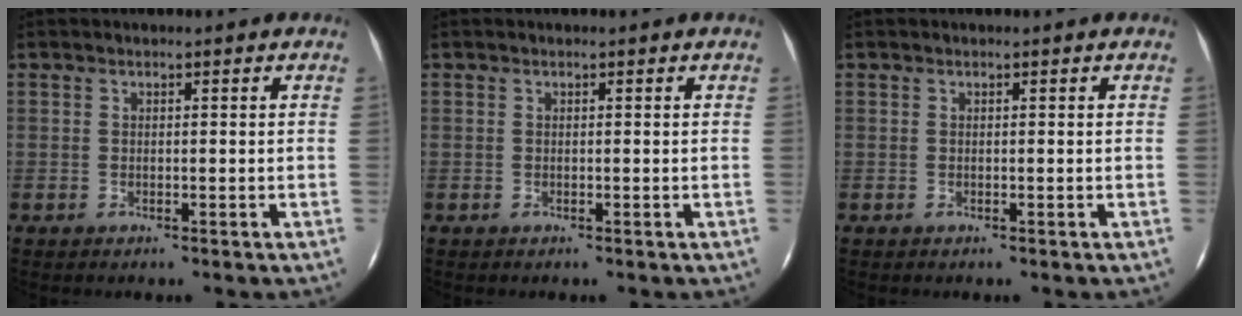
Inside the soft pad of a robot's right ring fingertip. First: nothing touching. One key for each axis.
{"total": 0.0}
{"total": 0.0}